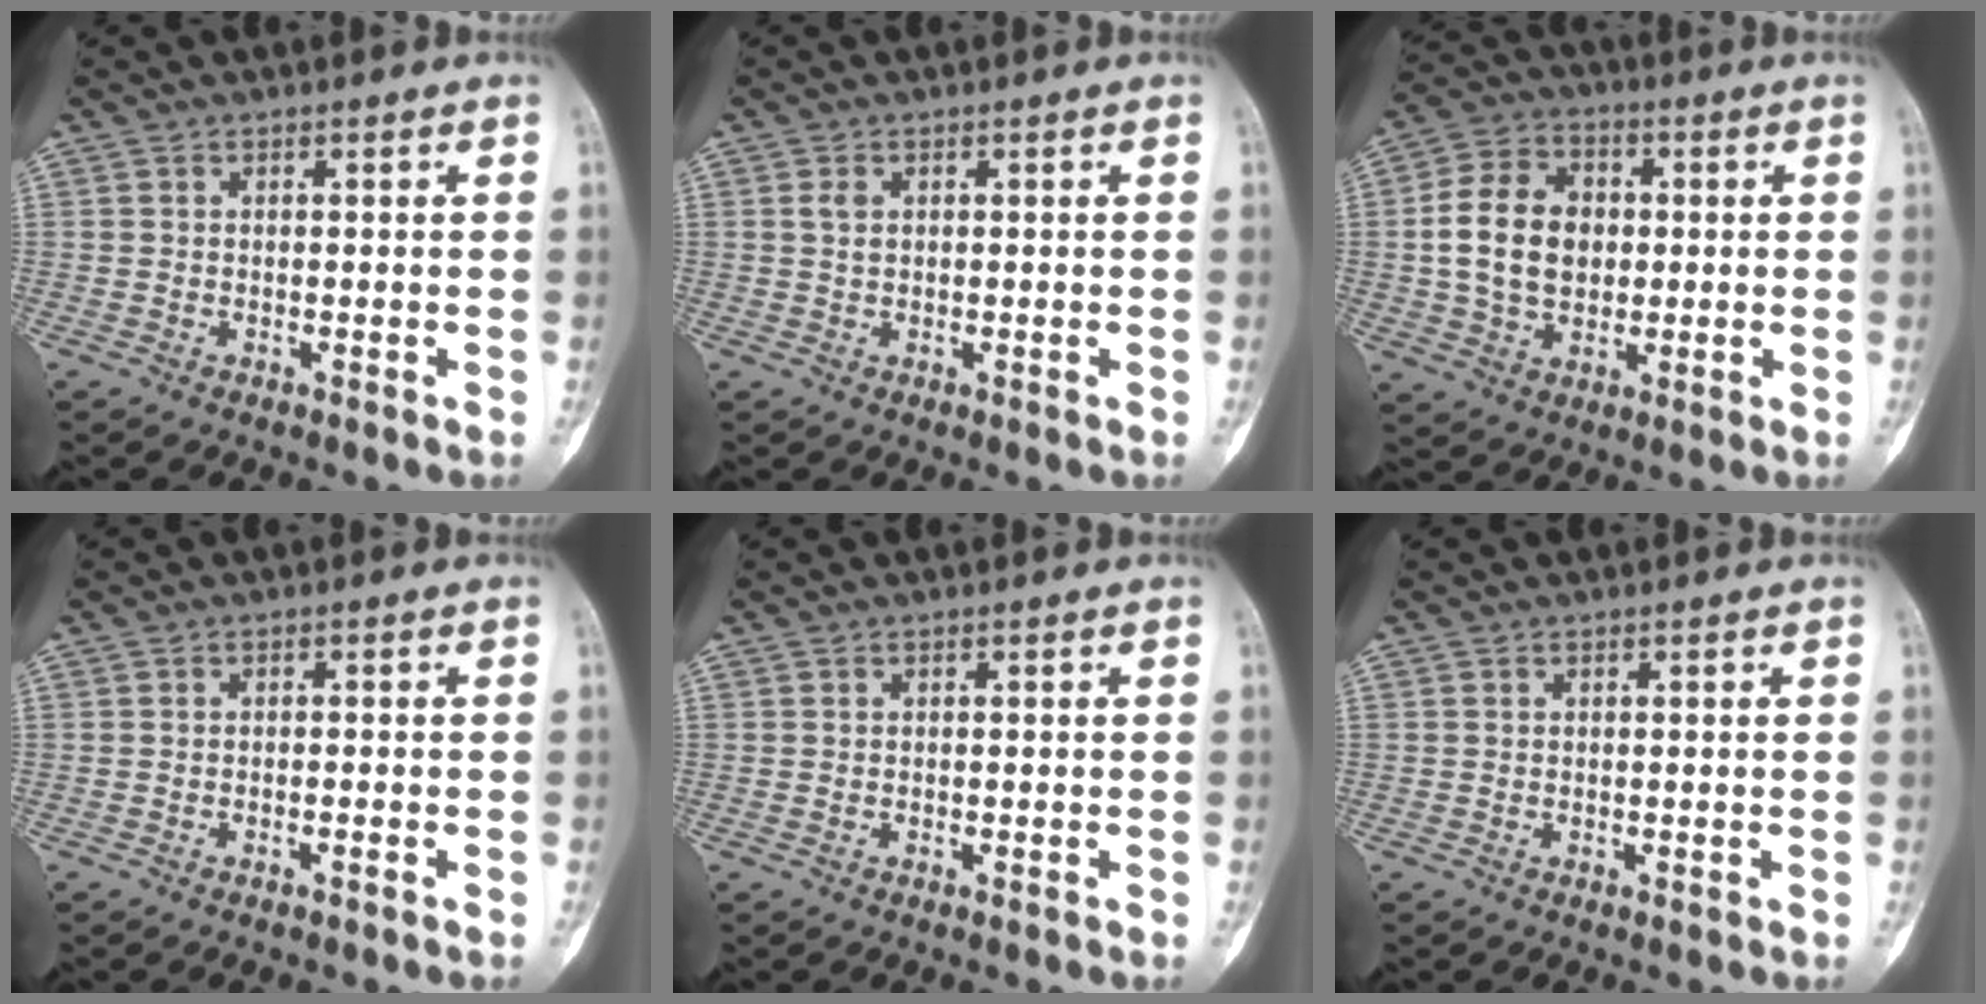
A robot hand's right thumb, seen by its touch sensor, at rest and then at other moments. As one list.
[{"total": 1.7, "force": [0.5, 1.1, 1.2], "torque": [-0.021, 0.002, 0.011]}, {"total": 13.0, "force": [0.6, 9.6, 8.7], "torque": [-0.138, 0.013, 0.011]}, {"total": 1.0, "force": [-0.7, 0.1, 0.7], "torque": [-0.020, 0.010, -0.006]}, {"total": 0.0}, {"total": 0.0}]